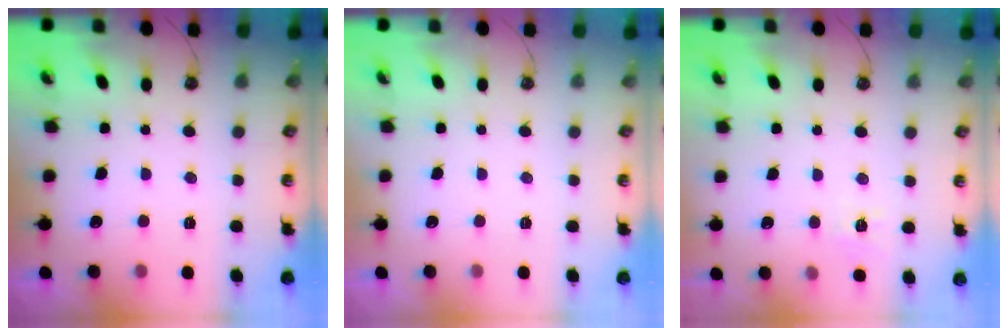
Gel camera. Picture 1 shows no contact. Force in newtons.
{"total": 0.0}
{"total": 6.5, "press": 6.4, "slide": 0.6}